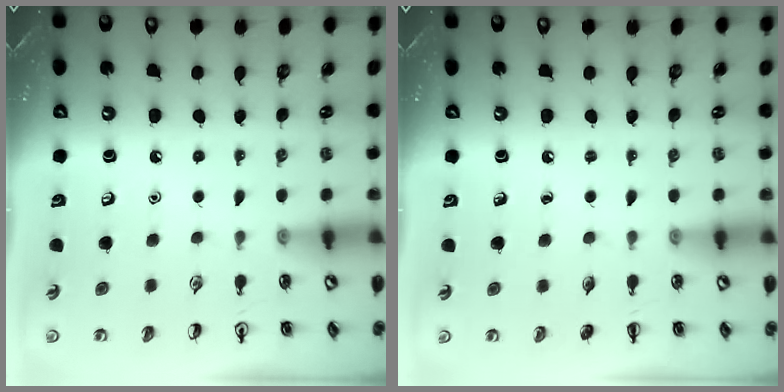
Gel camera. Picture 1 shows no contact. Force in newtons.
{"total": 0.0}